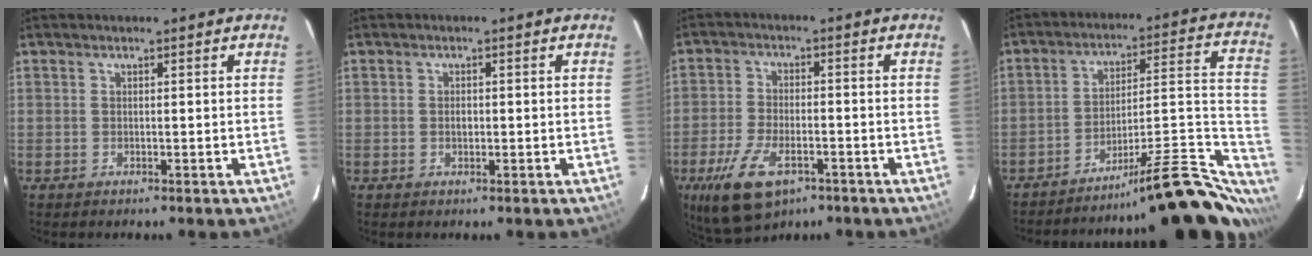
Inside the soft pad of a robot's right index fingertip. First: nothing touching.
{"total": 1.2, "force": [-0.1, 0.9, 0.7], "torque": [-0.012, 0.001, -0.002]}
{"total": 12.0, "force": [-6.5, 5.8, 8.2], "torque": [-0.184, -0.019, -0.115]}
{"total": 21.9, "force": [-16.7, 3.6, 13.7], "torque": [-0.158, 0.011, -0.240]}